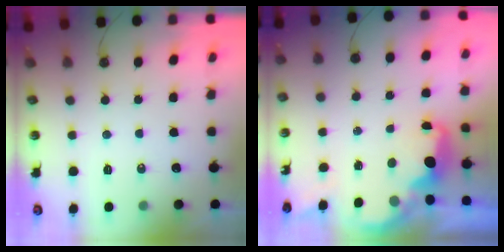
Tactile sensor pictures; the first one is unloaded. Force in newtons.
{"total": 3.0, "press": 3.0, "slide": 0.7}